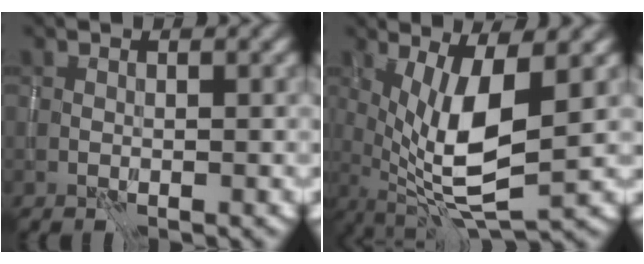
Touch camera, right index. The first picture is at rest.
{"total": 8.0, "force": [0.6, 2.6, 7.6], "torque": [-0.146, -0.010, 0.014]}